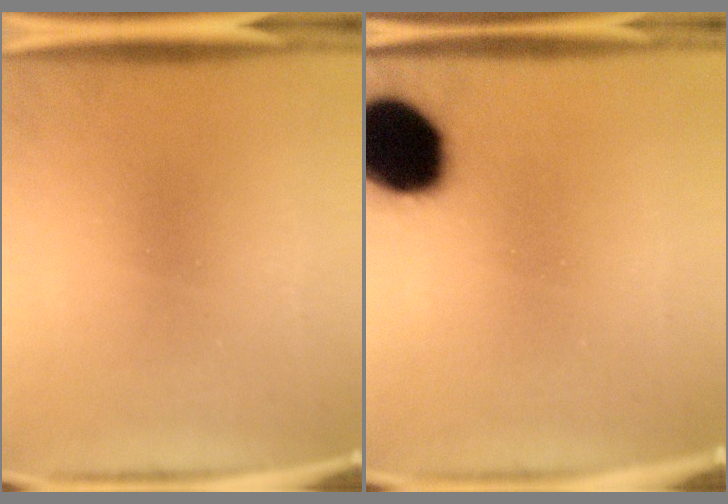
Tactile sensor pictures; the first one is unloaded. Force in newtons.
{"total": 19.2}